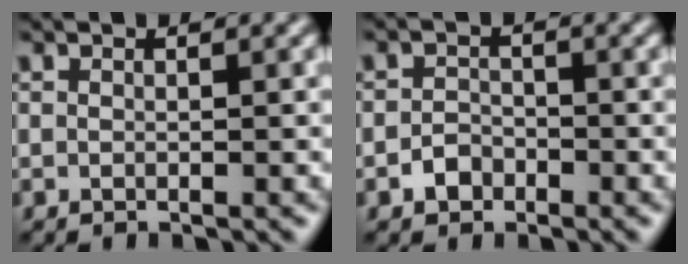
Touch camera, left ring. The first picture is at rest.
{"total": 1.8, "force": [-1.1, 1.3, 0.6], "torque": [-0.006, 0.004, -0.023]}